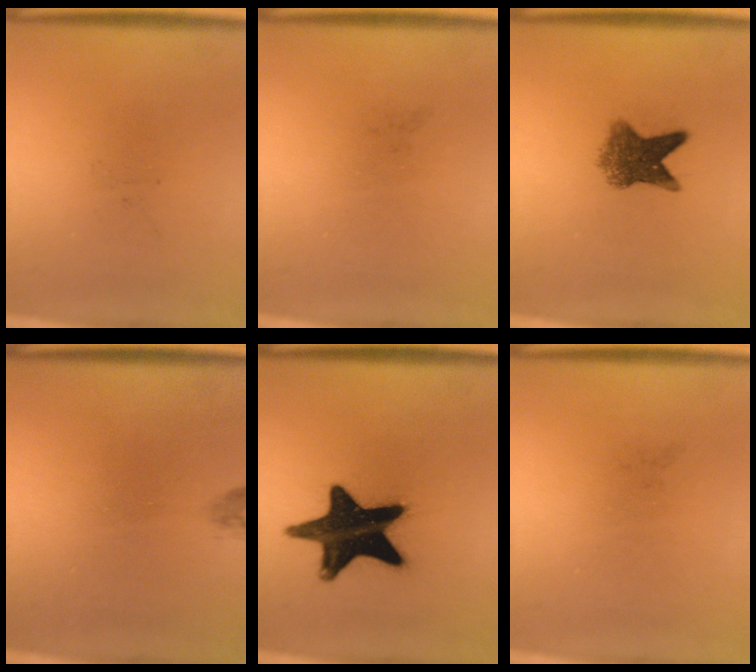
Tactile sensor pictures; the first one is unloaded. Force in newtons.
{"total": 0.0}
{"total": 6.3}
{"total": 0.8}
{"total": 18.5}
{"total": 0.0}